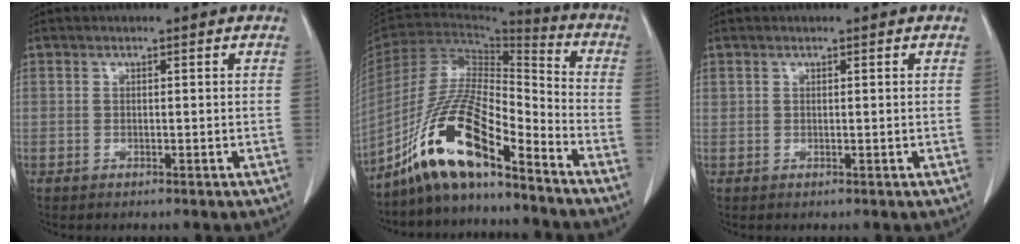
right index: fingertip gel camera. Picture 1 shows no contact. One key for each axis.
{"total": 15.1, "fx": -10.8, "fy": 2.4, "fz": 10.2, "tx": -0.196, "ty": 0.005, "tz": -0.199}
{"total": 0.0}